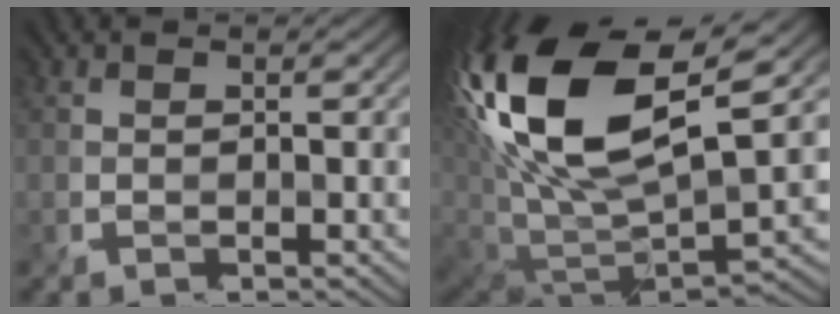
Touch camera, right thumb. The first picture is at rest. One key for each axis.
{"total": 19.7, "fx": 6.8, "fy": 8.7, "fz": 16.4, "tx": -0.381, "ty": 0.016, "tz": 0.133}